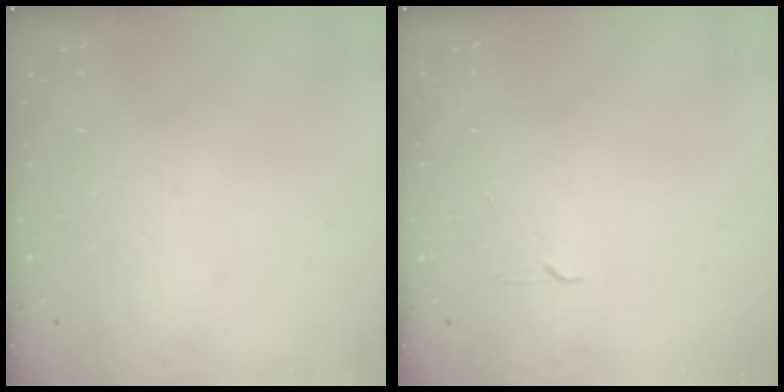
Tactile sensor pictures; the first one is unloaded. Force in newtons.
{"total": 2.3, "press": 2.2, "slide": 0.3}